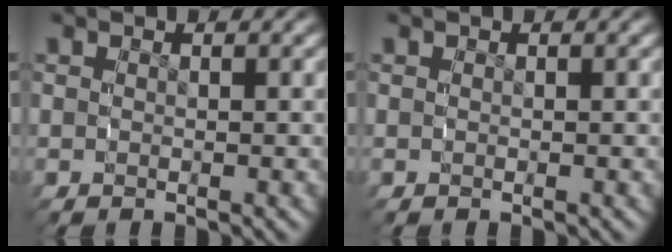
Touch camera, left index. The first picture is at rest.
{"total": 0.0}